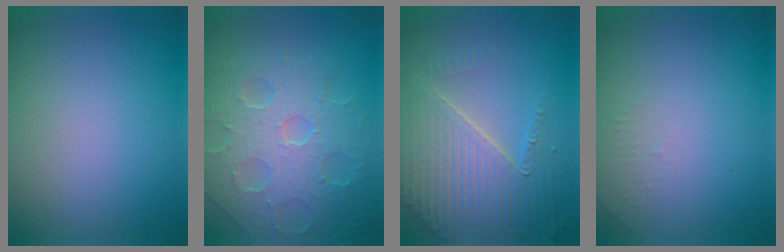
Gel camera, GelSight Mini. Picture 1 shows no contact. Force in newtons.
{"total": 8.7, "press": 5.9, "slide": 6.4}
{"total": 7.0, "press": 5.4, "slide": 4.4}
{"total": 1.0, "press": 0.9, "slide": 0.3}